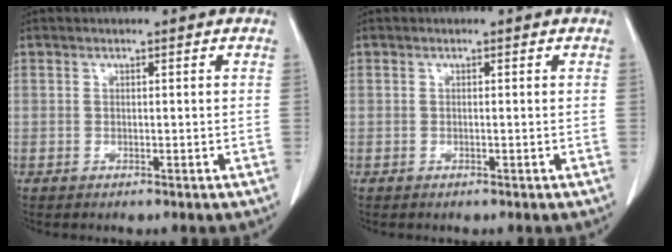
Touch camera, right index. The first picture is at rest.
{"total": 0.0}